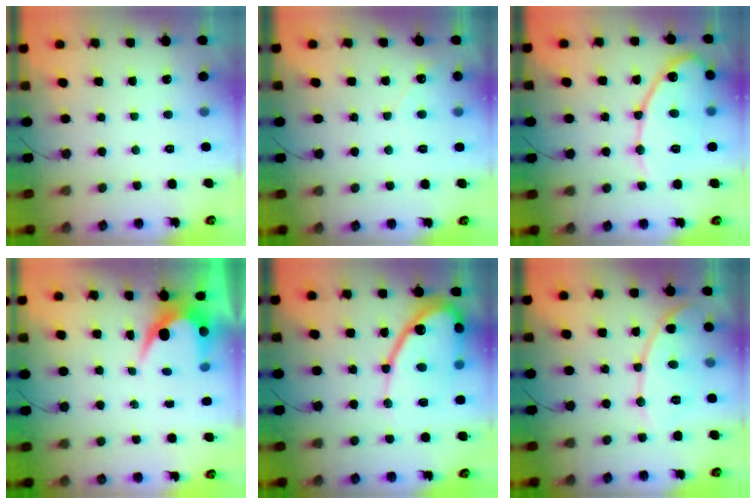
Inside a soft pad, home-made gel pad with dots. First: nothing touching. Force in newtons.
{"total": 2.4, "press": 2.4, "slide": 0.2}
{"total": 14.5, "press": 14.5, "slide": 0.9}
{"total": 6.1, "press": 6.1, "slide": 0.3}
{"total": 15.7, "press": 15.6, "slide": 1.3}
{"total": 10.3, "press": 10.3, "slide": 0.5}